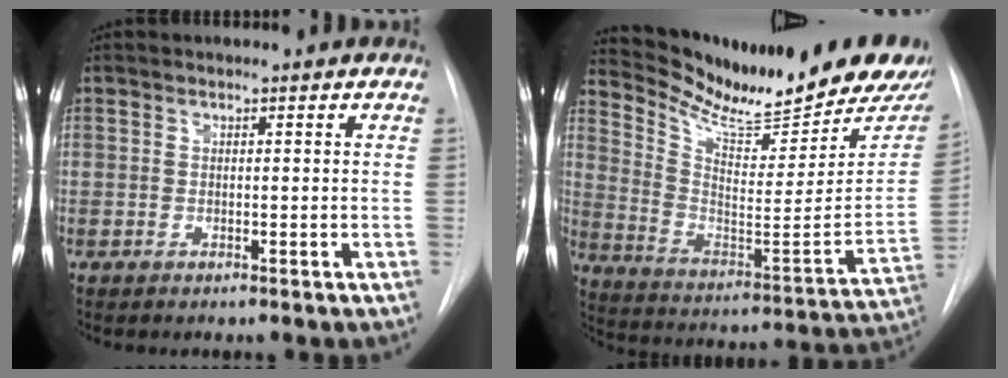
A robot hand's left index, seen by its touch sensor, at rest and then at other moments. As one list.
[{"total": 23.2, "force": [20.0, 2.9, 11.4], "torque": [-0.190, -0.071, 0.296]}]